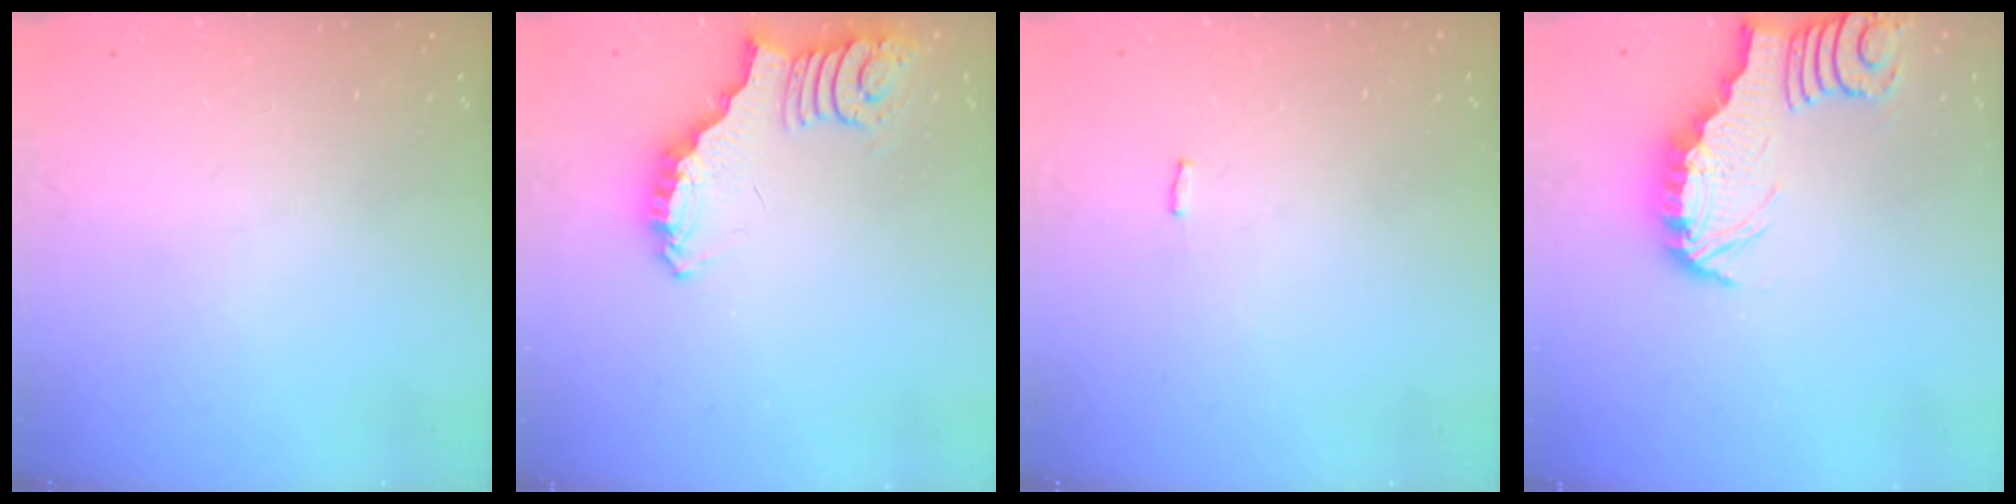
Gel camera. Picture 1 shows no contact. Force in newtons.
{"total": 2.5, "press": 2.4, "slide": 0.5}
{"total": 2.5, "press": 2.5, "slide": 0.1}
{"total": 2.9, "press": 2.9, "slide": 0.3}